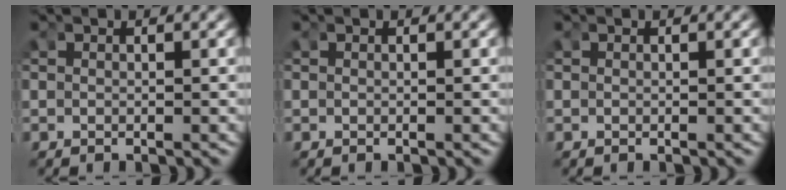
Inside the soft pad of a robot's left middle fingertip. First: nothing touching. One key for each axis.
{"total": 0.0}
{"total": 0.0}